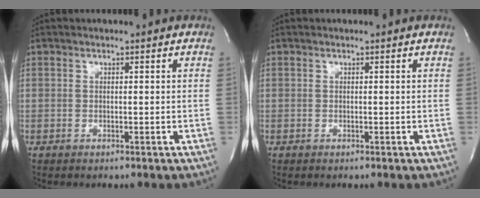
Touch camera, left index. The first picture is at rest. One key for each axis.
{"total": 0.0}